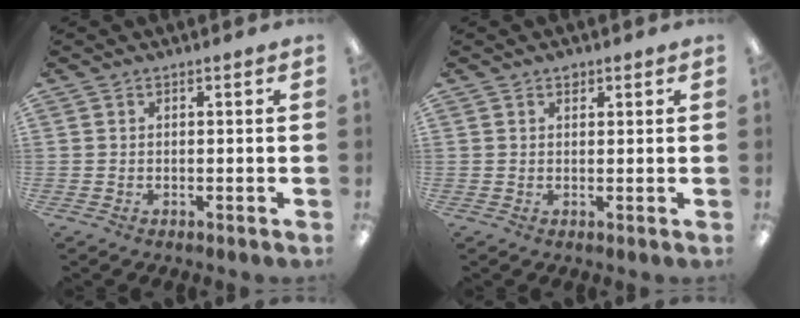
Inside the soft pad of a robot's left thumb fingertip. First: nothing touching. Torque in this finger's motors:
{"motor_torque": [0.10, 0.01, 0.41, -0.25, 0.00]}